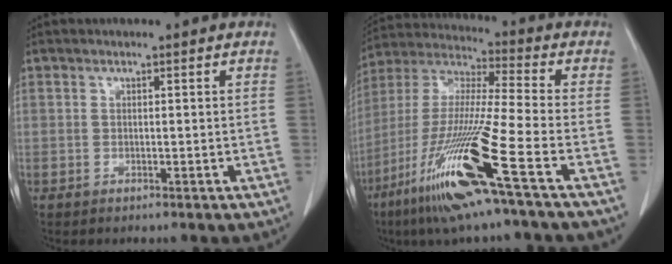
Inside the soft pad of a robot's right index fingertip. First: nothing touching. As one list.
[{"total": 17.3, "force": [-8.4, -0.9, 15.0], "torque": [-0.326, -0.043, -0.167]}]